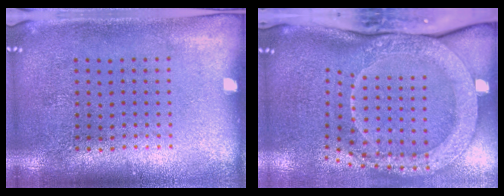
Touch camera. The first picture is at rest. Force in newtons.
{"total": 3.0, "press": 2.3, "slide": 1.9}